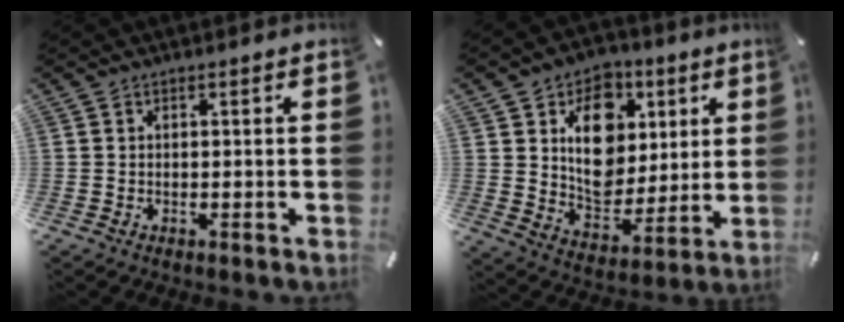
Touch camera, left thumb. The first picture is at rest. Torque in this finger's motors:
{"motor_torque": [2.70, 2.31, 1.44, -1.32, 0.42]}